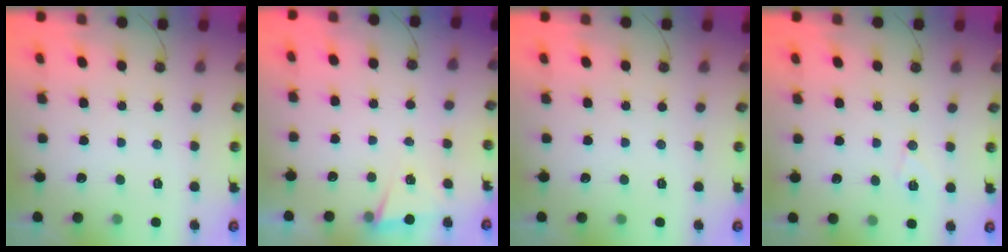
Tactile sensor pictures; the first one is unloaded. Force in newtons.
{"total": 2.4, "press": 2.2, "slide": 1.1}
{"total": 0.0}
{"total": 6.1, "press": 5.6, "slide": 2.5}